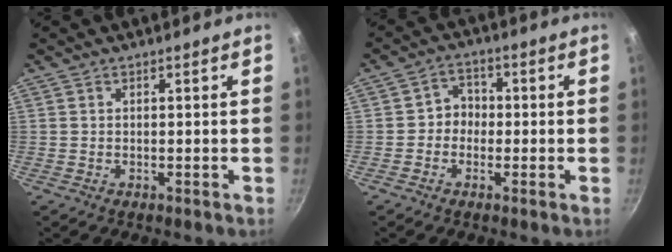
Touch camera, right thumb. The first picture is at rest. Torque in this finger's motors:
{"motor_torque": [-0.35, 0.33, 0.03, -0.01, 0.00]}